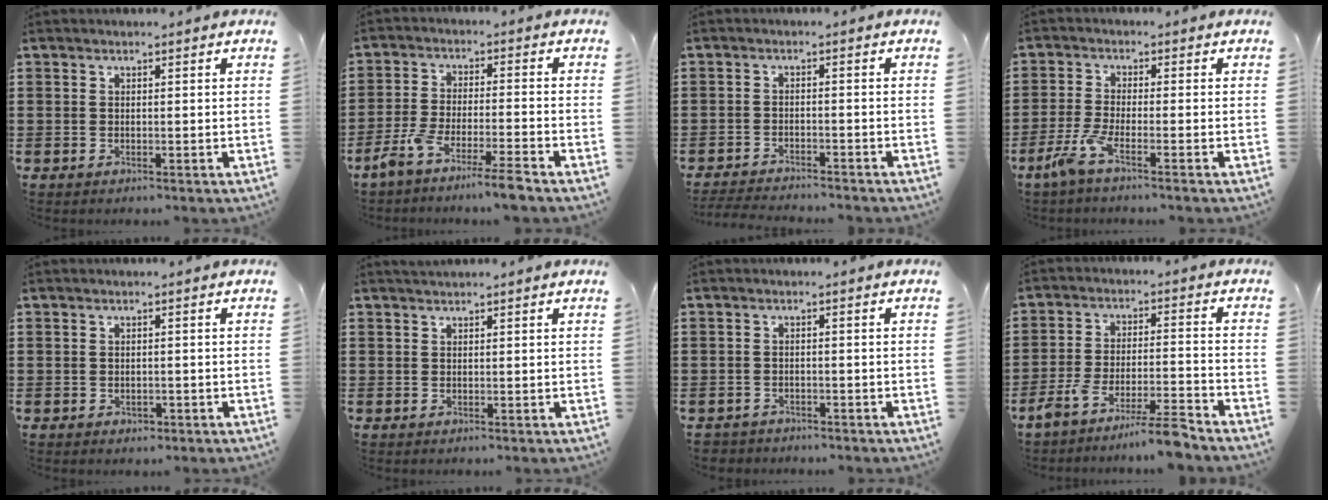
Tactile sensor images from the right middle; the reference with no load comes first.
{"total": 6.4, "force": [-5.5, -0.6, 3.2], "torque": [-0.069, -0.017, -0.107]}
{"total": 3.0, "force": [-3.0, 0.1, 0.3], "torque": [-0.016, -0.005, -0.064]}
{"total": 4.4, "force": [-2.8, 0.3, 3.4], "torque": [-0.085, -0.012, -0.056]}
{"total": 0.6, "force": [-0.3, 0.5, 0.2], "torque": [-0.007, -0.001, -0.005]}
{"total": 0.8, "force": [0.7, -0.1, 0.4], "torque": [-0.007, 0.000, 0.014]}
{"total": 1.6, "force": [-1.6, 0.4, -0.1], "torque": [-0.005, -0.002, -0.035]}
{"total": 7.5, "force": [-6.7, -0.3, 3.3], "torque": [-0.059, -0.007, -0.128]}